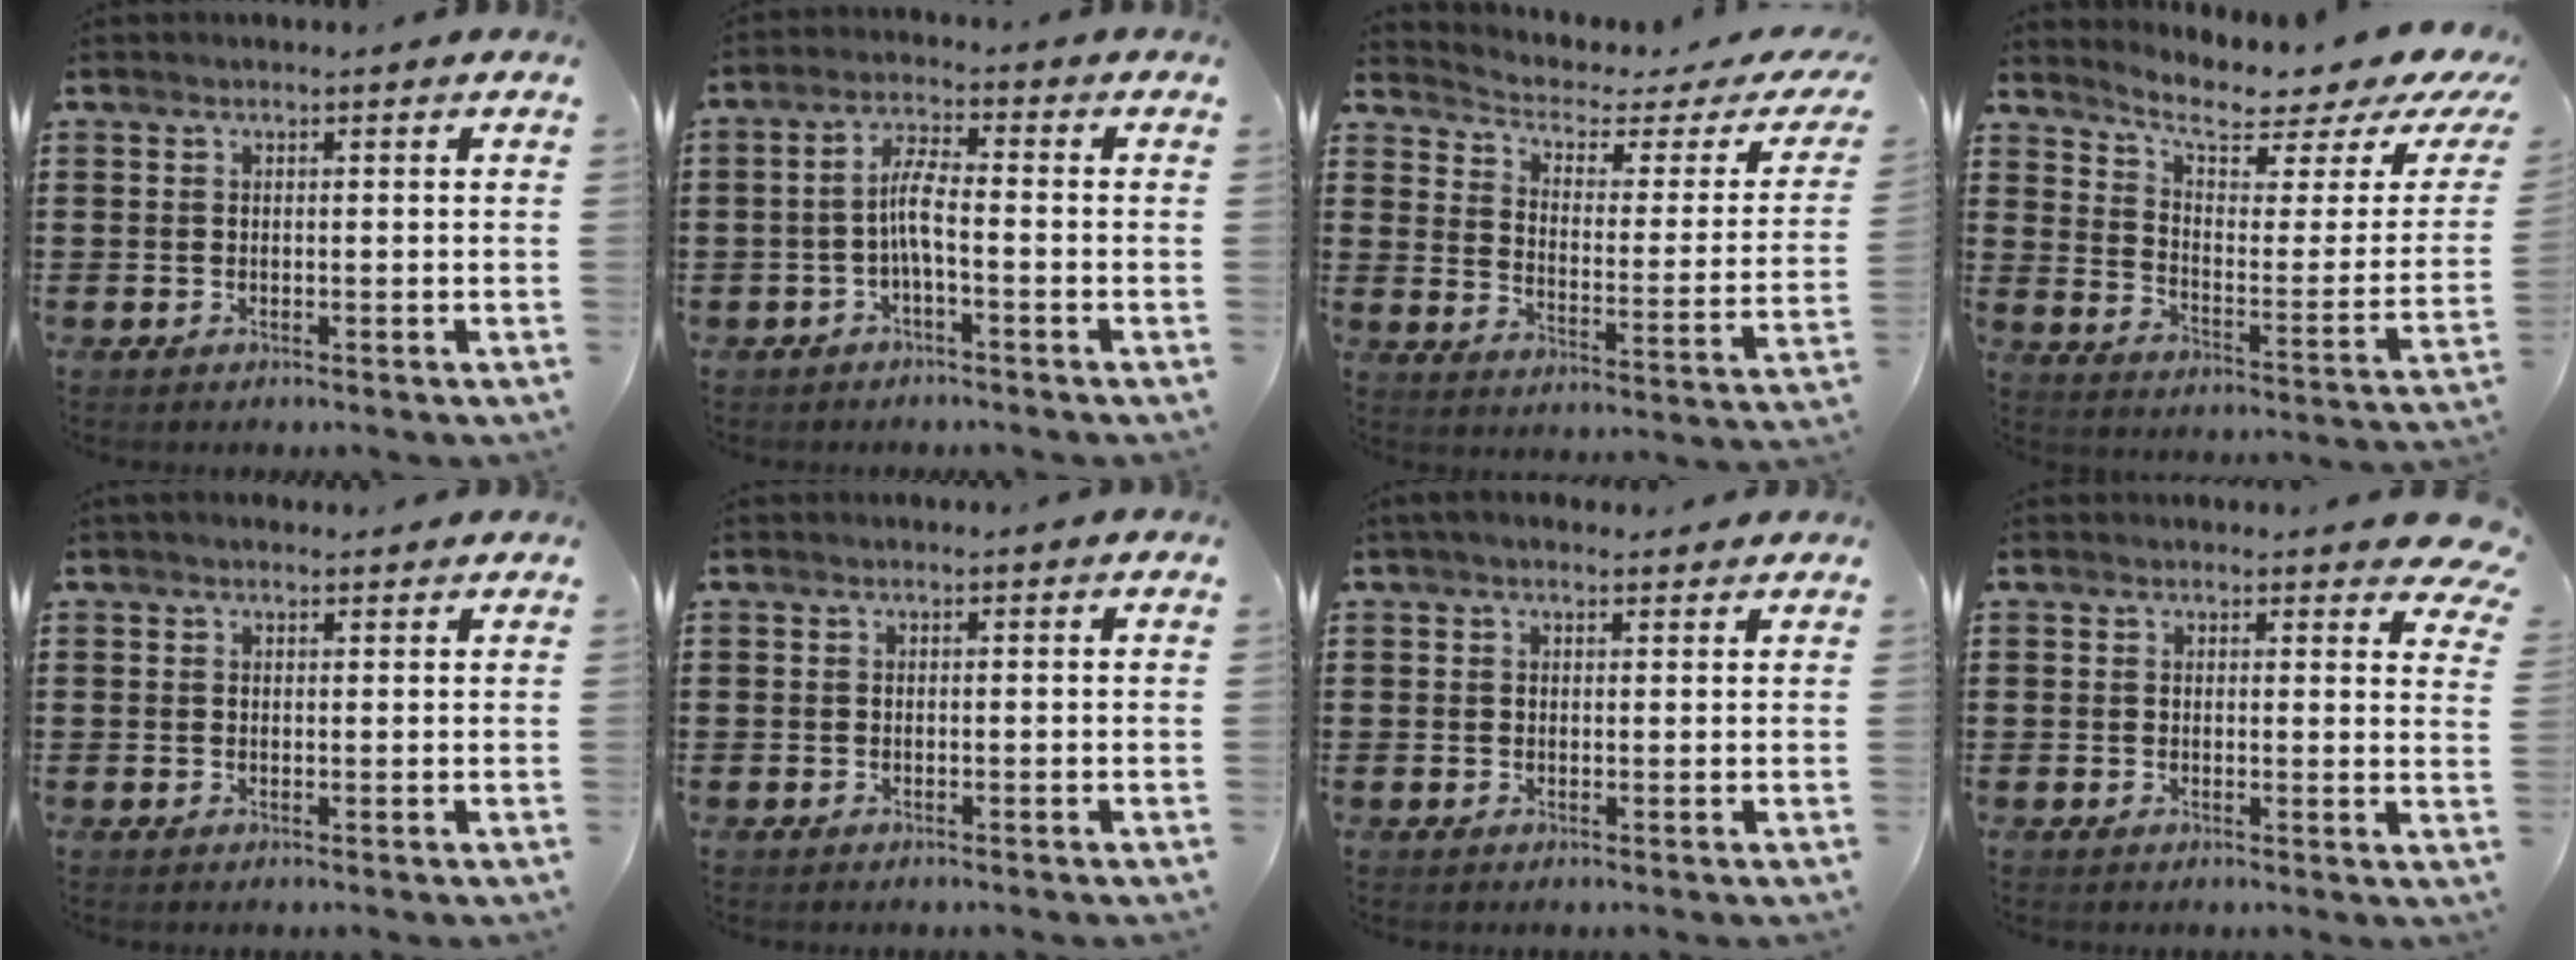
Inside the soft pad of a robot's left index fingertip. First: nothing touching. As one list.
[{"total": 4.9, "force": [-1.1, 1.5, 4.5], "torque": [-0.096, 0.006, -0.026]}, {"total": 2.5, "force": [1.5, 1.1, 1.6], "torque": [-0.047, -0.018, 0.016]}, {"total": 6.0, "force": [4.5, 1.6, 3.6], "torque": [-0.080, -0.034, 0.068]}, {"total": 1.1, "force": [1.0, 0.4, 0.4], "torque": [-0.009, 0.003, 0.018]}, {"total": 0.0}, {"total": 1.9, "force": [1.5, 0.7, 0.8], "torque": [-0.020, 0.007, 0.028]}, {"total": 2.9, "force": [2.7, 0.4, 0.9], "torque": [-0.012, -0.012, 0.048]}]